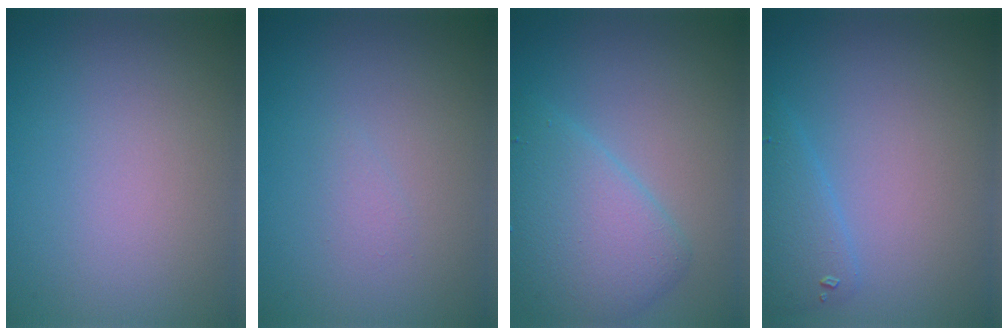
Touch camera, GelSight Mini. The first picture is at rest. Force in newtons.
{"total": 0.6, "press": 0.6, "slide": 0.1}
{"total": 4.8, "press": 4.8, "slide": 0.3}
{"total": 2.1, "press": 2.1, "slide": 0.2}